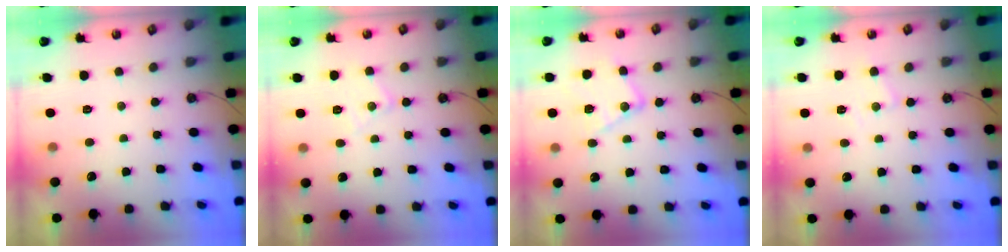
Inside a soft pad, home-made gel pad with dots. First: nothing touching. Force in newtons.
{"total": 7.5, "press": 7.5, "slide": 0.6}
{"total": 13.4, "press": 13.4, "slide": 1.3}
{"total": 6.2, "press": 6.1, "slide": 0.8}